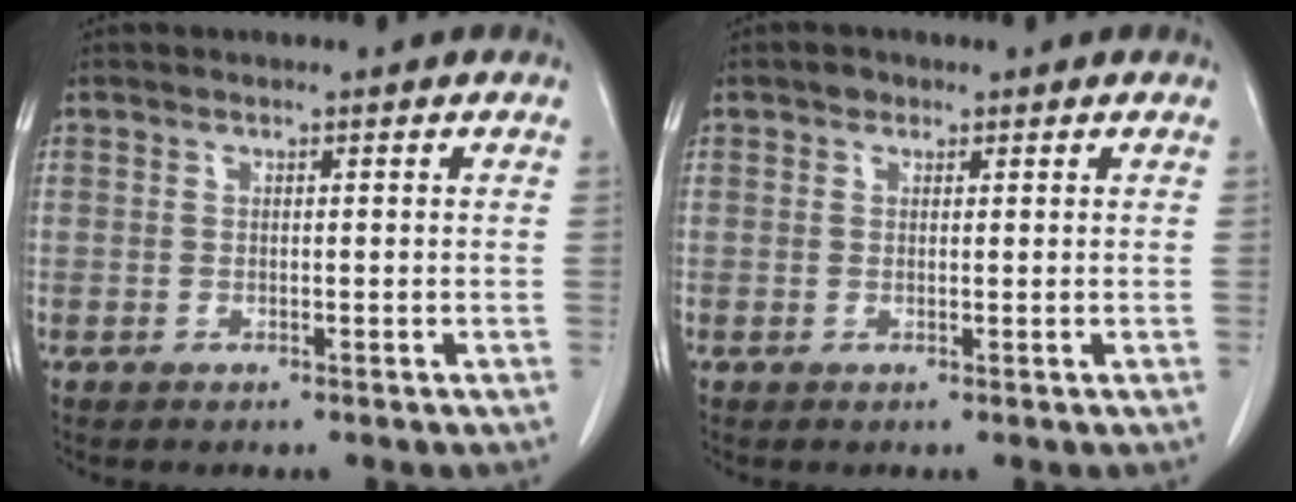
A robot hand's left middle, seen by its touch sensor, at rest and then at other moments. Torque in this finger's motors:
{"motor_torque": [0.11, -0.08, -0.04, -0.01]}